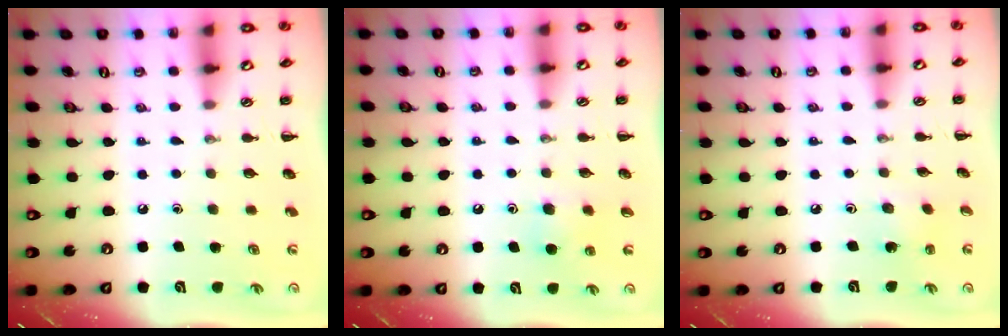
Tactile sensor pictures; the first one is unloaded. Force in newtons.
{"total": 5.9, "press": 5.8, "slide": 1.5}
{"total": 1.5, "press": 1.3, "slide": 0.6}